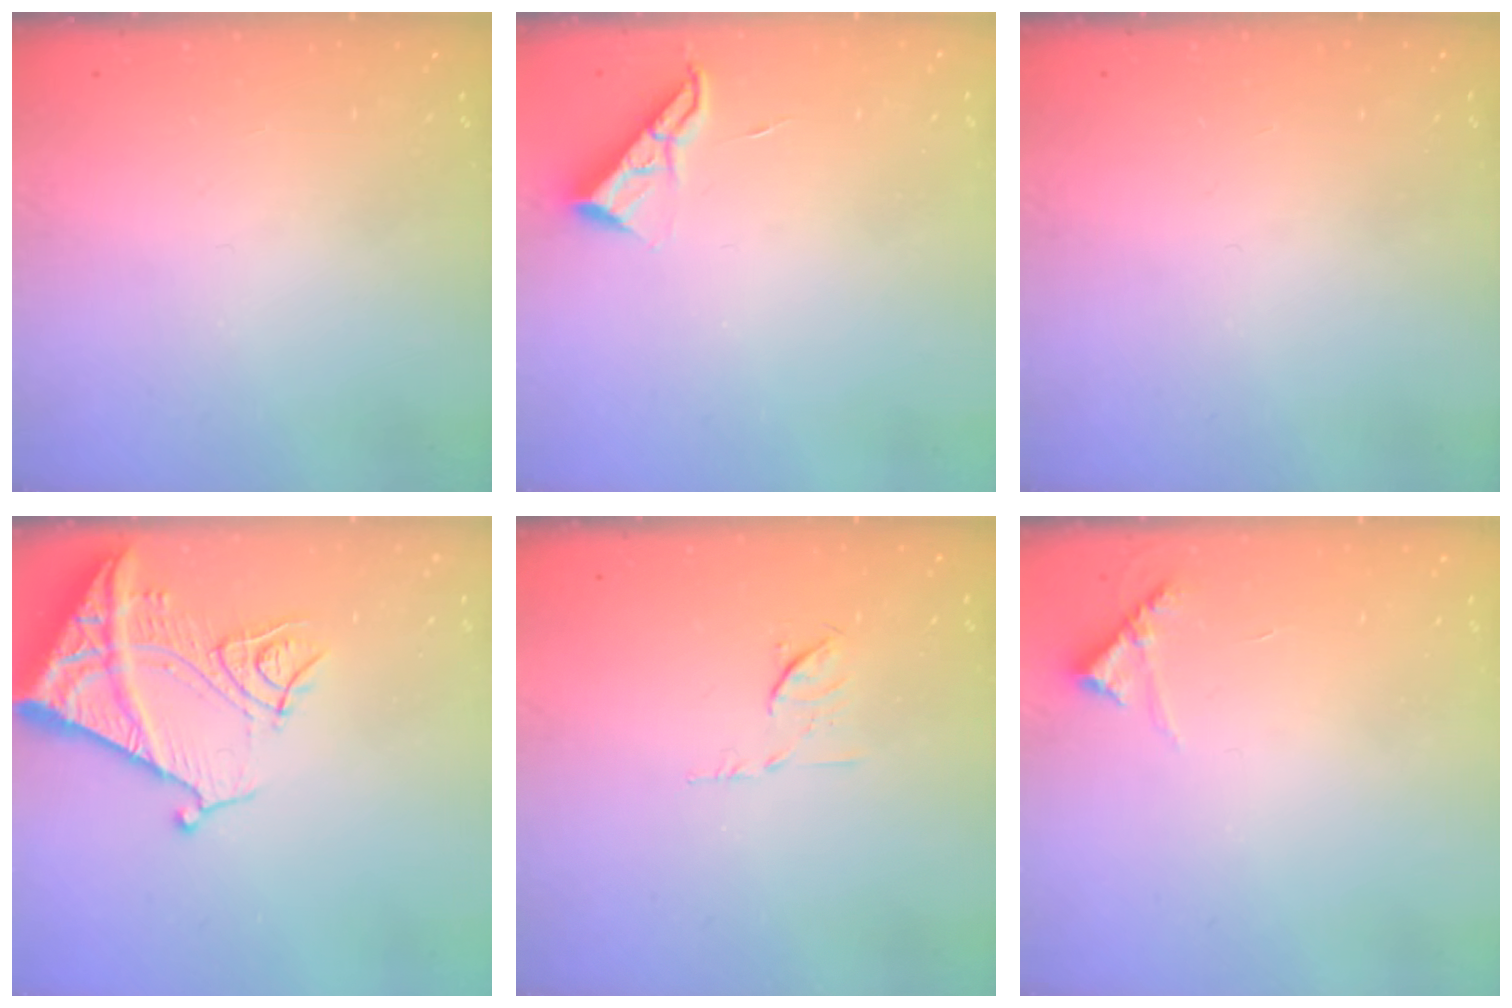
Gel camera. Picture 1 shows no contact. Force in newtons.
{"total": 6.8, "press": 6.8, "slide": 0.5}
{"total": 0.0}
{"total": 15.1, "press": 15.1, "slide": 1.5}
{"total": 6.1, "press": 6.0, "slide": 1.1}
{"total": 5.4, "press": 5.4, "slide": 0.4}